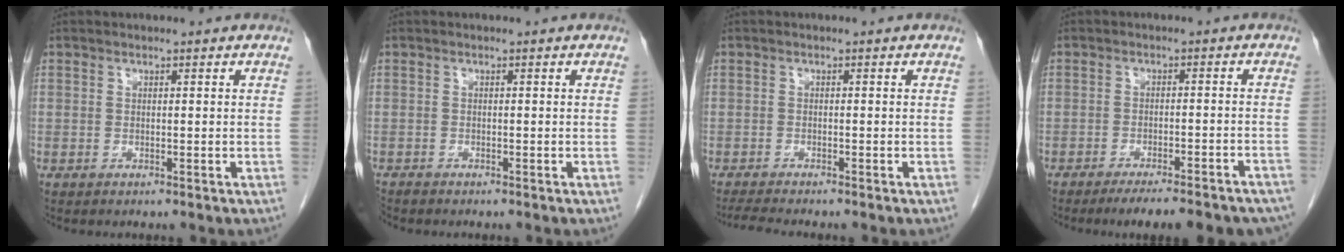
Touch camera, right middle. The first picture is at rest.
{"total": 0.7, "force": [-0.7, 0.1, 0.0], "torque": [-0.007, -0.003, -0.016]}
{"total": 3.5, "force": [-3.1, -0.5, 1.5], "torque": [-0.032, -0.016, -0.053]}
{"total": 15.1, "force": [-13.3, 2.2, 6.8], "torque": [-0.052, -0.001, -0.160]}